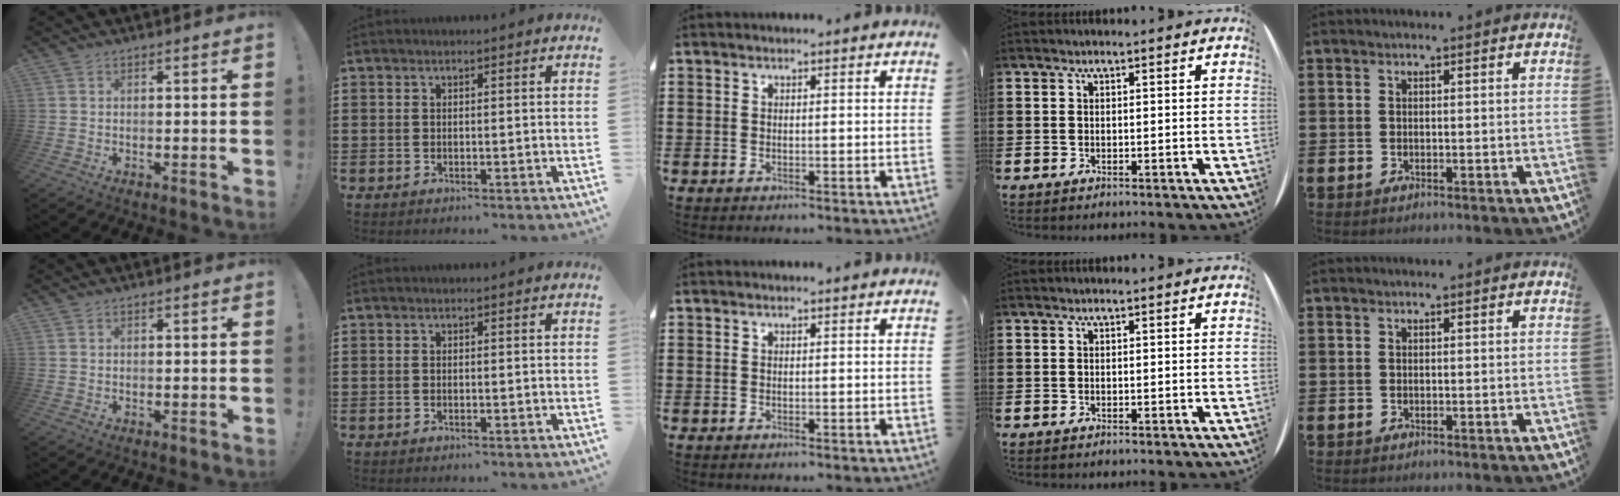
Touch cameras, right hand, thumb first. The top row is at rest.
{}